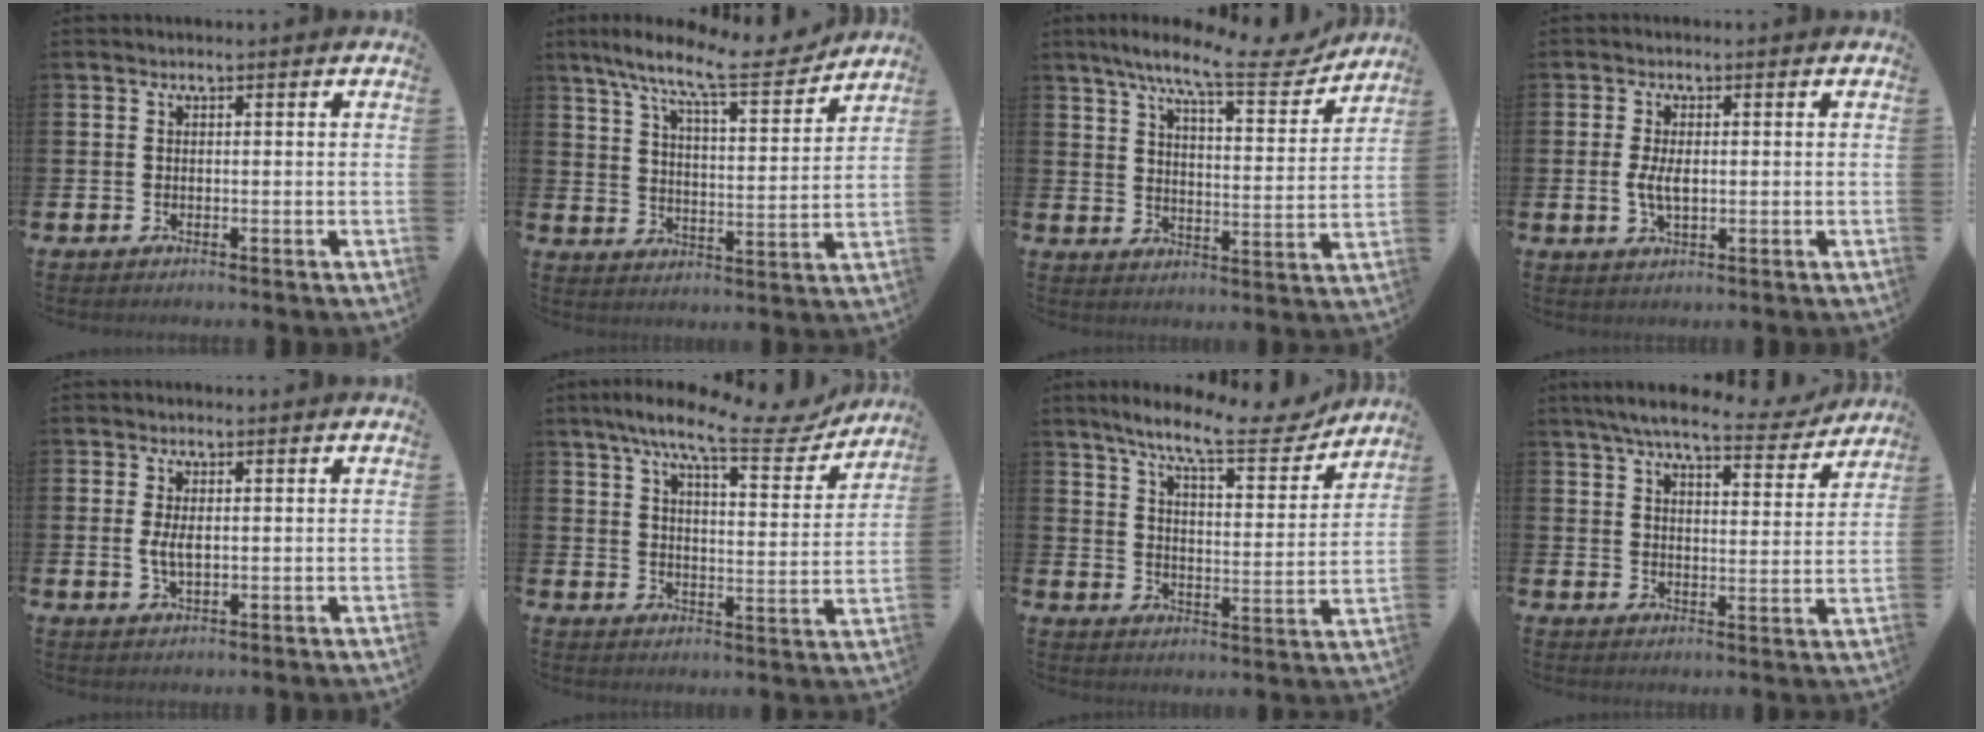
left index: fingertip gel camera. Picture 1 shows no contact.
{"total": 10.5, "force": [9.1, 1.4, 5.1], "torque": [-0.118, -0.059, 0.151]}
{"total": 11.2, "force": [9.2, 1.7, 6.1], "torque": [-0.117, -0.048, 0.150]}
{"total": 3.3, "force": [0.0, 1.6, 2.9], "torque": [-0.055, 0.006, -0.002]}
{"total": 2.9, "force": [0.2, 1.3, 2.5], "torque": [-0.041, 0.001, -0.001]}
{"total": 10.7, "force": [8.7, 2.1, 5.8], "torque": [-0.102, -0.049, 0.142]}
{"total": 10.8, "force": [9.2, 1.8, 5.4], "torque": [-0.113, -0.049, 0.152]}
{"total": 7.5, "force": [6.7, 1.3, 3.1], "torque": [-0.069, -0.035, 0.115]}